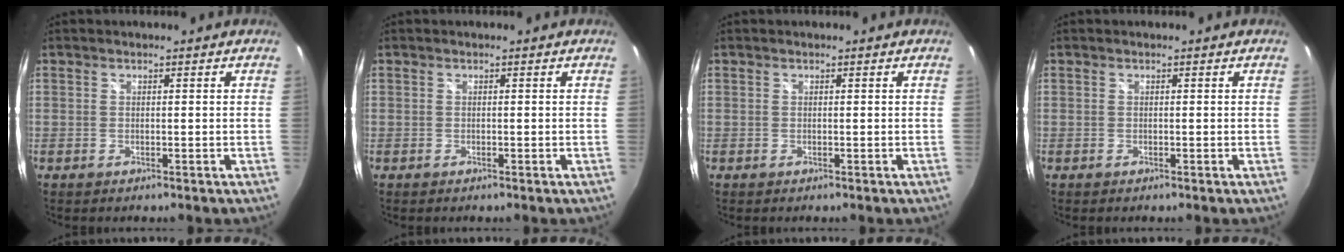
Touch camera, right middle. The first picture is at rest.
{"total": 0.0}
{"total": 0.0}
{"total": 0.0}